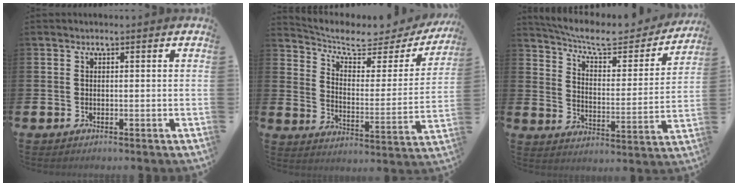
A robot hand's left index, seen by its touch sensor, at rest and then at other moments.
{"total": 6.4, "force": [5.5, 2.1, 2.4], "torque": [-0.076, -0.044, 0.087]}
{"total": 8.6, "force": [7.6, 2.2, 3.4], "torque": [-0.086, -0.052, 0.127]}